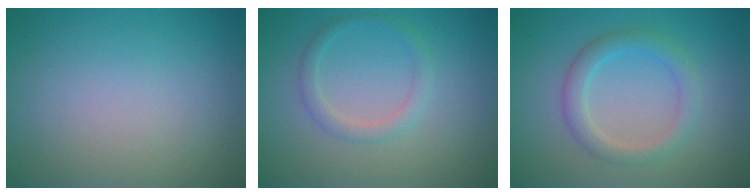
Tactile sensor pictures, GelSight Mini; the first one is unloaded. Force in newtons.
{"total": 1.7, "press": 1.7, "slide": 0.0}
{"total": 2.9, "press": 2.9, "slide": 0.3}